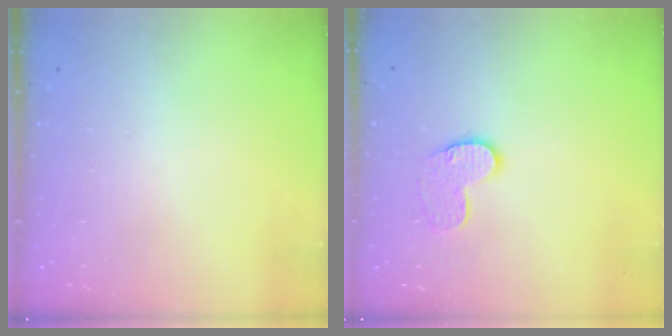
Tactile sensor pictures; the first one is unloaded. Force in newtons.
{"total": 9.1, "press": 9.0, "slide": 0.6}